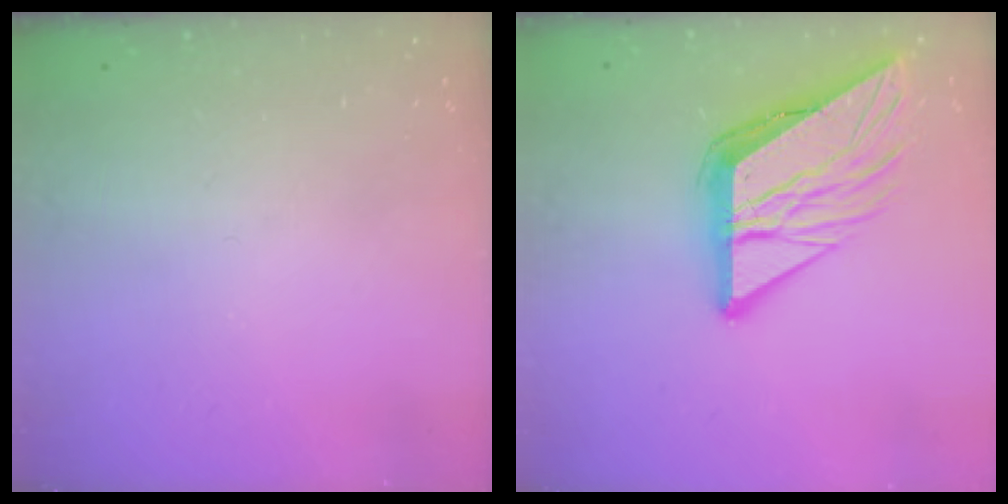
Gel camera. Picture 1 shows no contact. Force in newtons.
{"total": 15.9, "press": 15.9, "slide": 1.6}